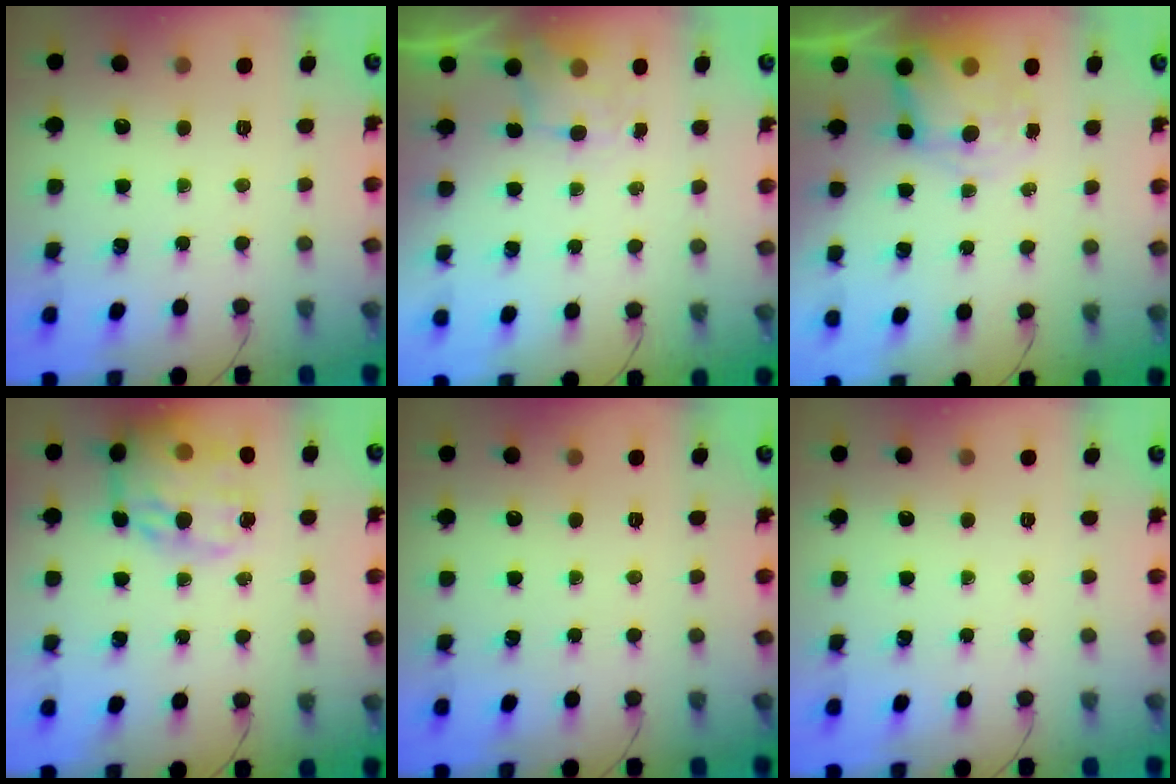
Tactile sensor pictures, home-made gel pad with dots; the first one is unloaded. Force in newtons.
{"total": 2.0, "press": 1.8, "slide": 1.0}
{"total": 4.8, "press": 4.7, "slide": 1.0}
{"total": 23.4, "press": 23.1, "slide": 3.5}
{"total": 0.0}
{"total": 0.0}